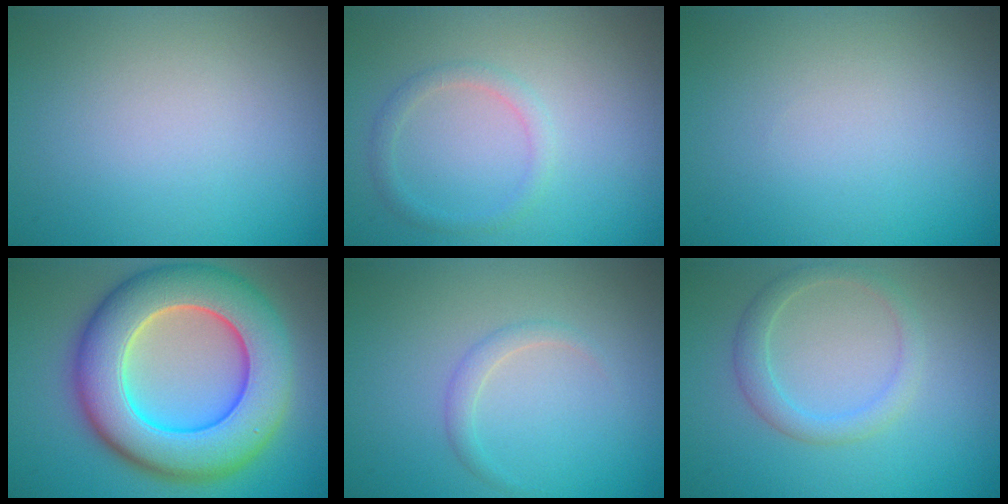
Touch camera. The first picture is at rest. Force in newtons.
{"total": 1.3, "press": 1.3, "slide": 0.1}
{"total": 0.0}
{"total": 12.7, "press": 12.7, "slide": 0.8}
{"total": 1.3, "press": 1.2, "slide": 0.1}
{"total": 2.4, "press": 2.4, "slide": 0.1}